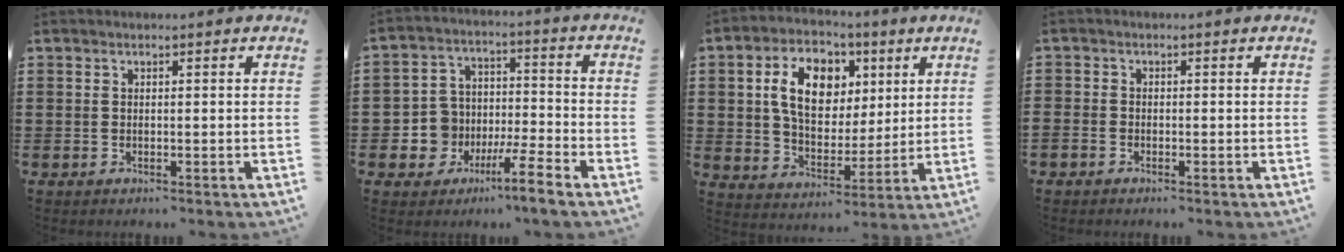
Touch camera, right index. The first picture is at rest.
{"total": 4.6, "force": [-3.6, 2.6, 1.5], "torque": [-0.039, 0.005, -0.070]}
{"total": 11.2, "force": [3.4, 7.4, 7.8], "torque": [-0.158, 0.013, 0.059]}
{"total": 0.9, "force": [-0.8, 0.4, 0.1], "torque": [-0.004, 0.000, -0.017]}